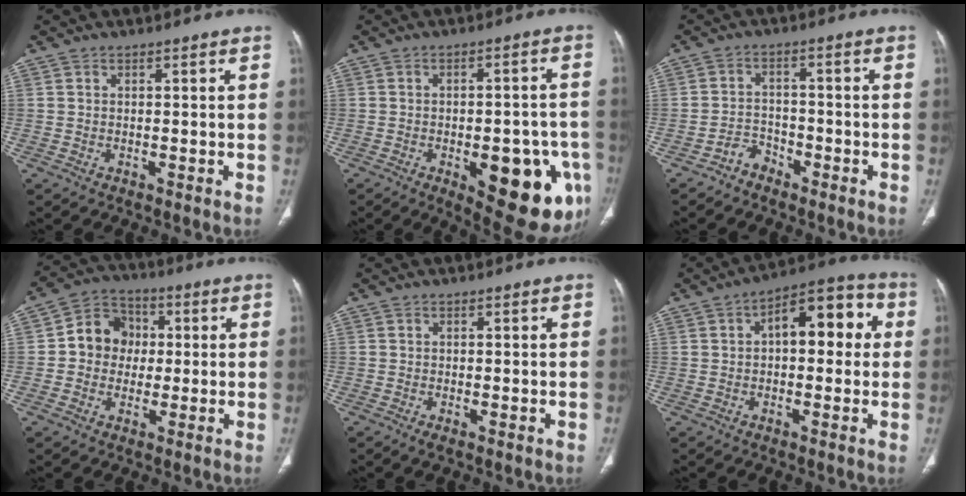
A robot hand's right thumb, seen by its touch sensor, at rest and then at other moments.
{"total": 18.6, "force": [-6.5, 7.9, 15.5], "torque": [-0.139, 0.016, -0.064]}
{"total": 3.3, "force": [-2.5, 2.1, 0.4], "torque": [0.000, 0.024, -0.048]}
{"total": 9.3, "force": [0.5, 8.3, 4.1], "torque": [-0.032, 0.020, -0.005]}
{"total": 1.3, "force": [-0.4, 0.6, 1.1], "torque": [-0.025, -0.005, -0.009]}
{"total": 12.4, "force": [2.0, 6.5, 10.4], "torque": [-0.107, 0.031, 0.019]}